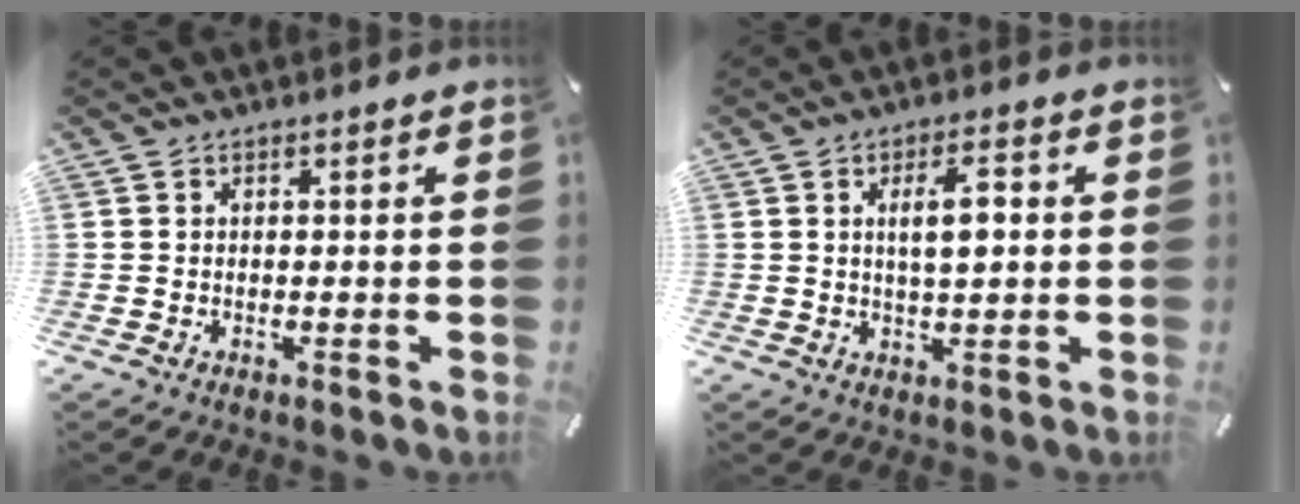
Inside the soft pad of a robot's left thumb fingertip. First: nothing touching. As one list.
[{"total": 7.0, "force": [1.1, 2.6, 6.4], "torque": [-0.109, 0.005, 0.013]}]